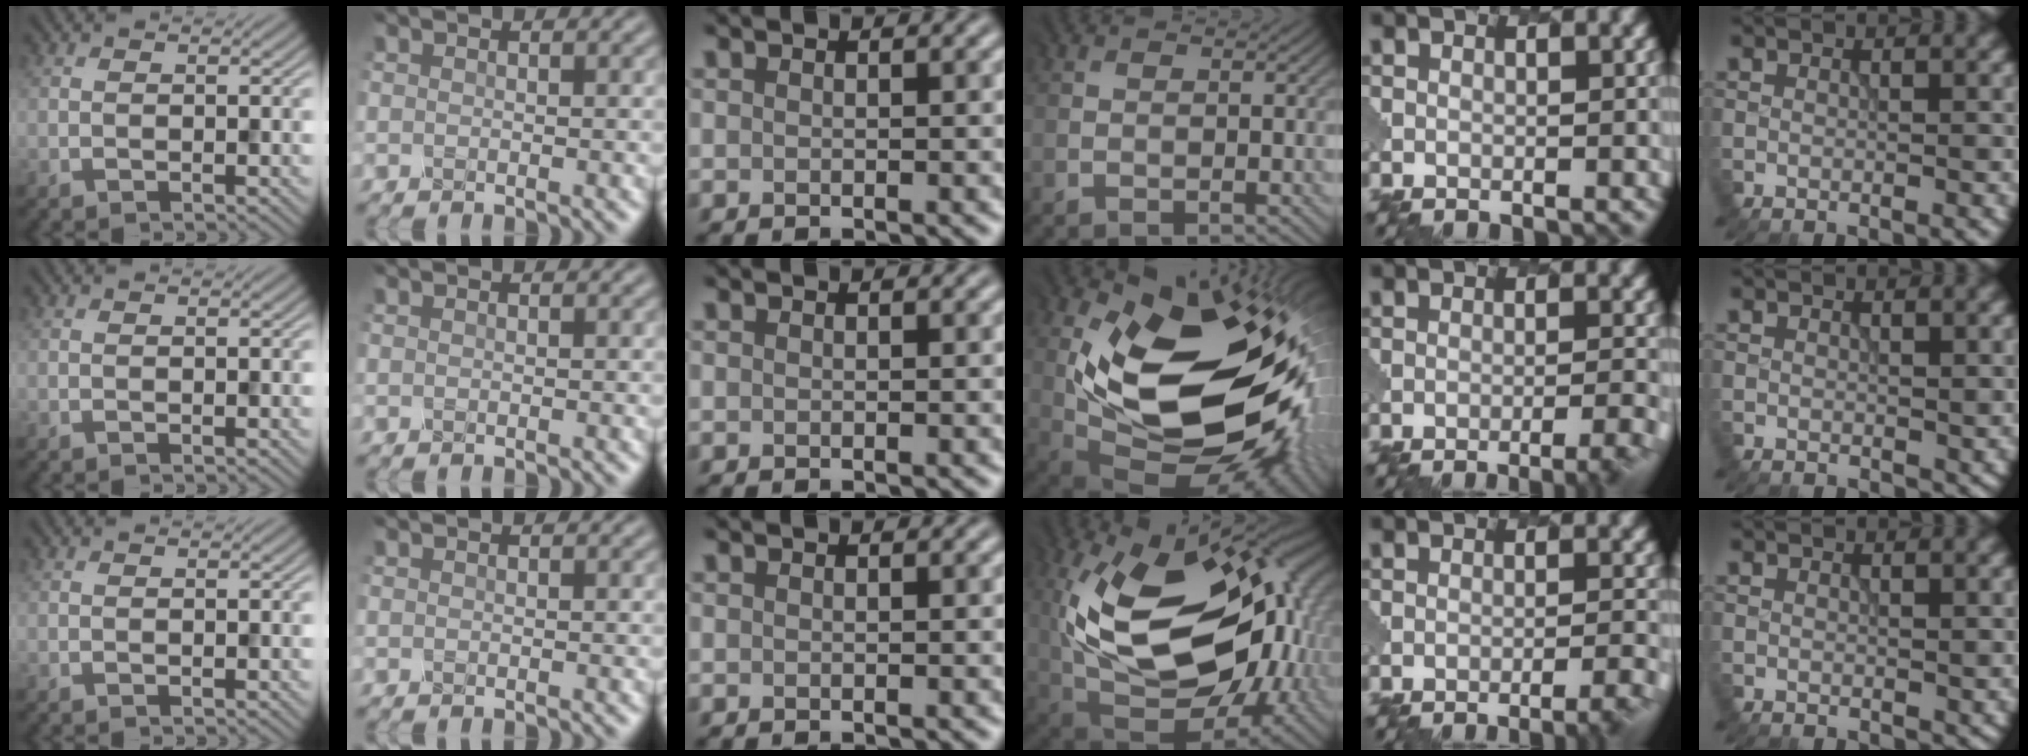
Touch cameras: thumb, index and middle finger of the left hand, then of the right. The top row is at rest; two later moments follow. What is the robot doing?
{"motion": "dispense", "object": "toothpaste"}